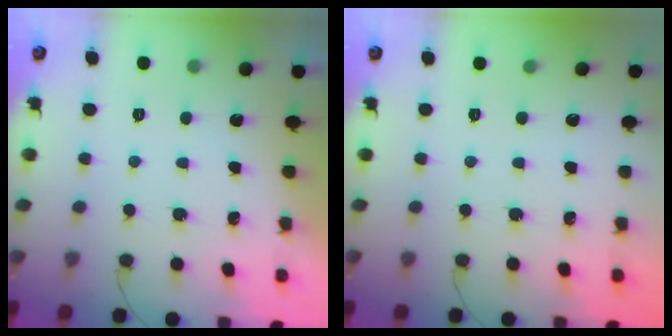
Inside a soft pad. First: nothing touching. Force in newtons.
{"total": 0.0}